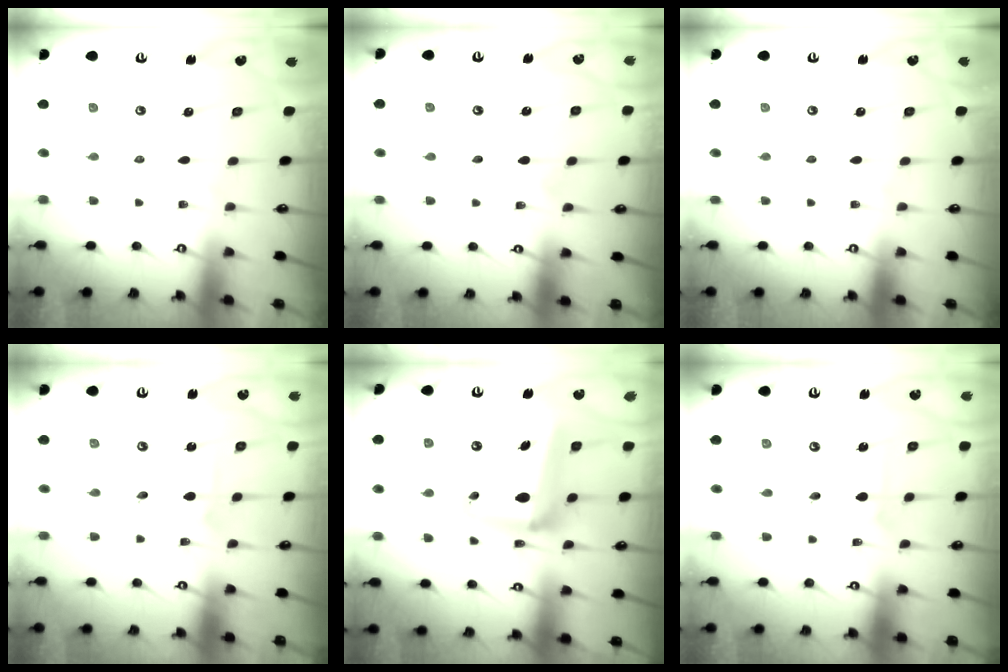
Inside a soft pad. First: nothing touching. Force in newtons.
{"total": 2.7, "press": 2.6, "slide": 0.2}
{"total": 0.0}
{"total": 2.3, "press": 2.3, "slide": 0.2}
{"total": 15.6, "press": 15.3, "slide": 2.9}
{"total": 3.6, "press": 3.5, "slide": 0.4}